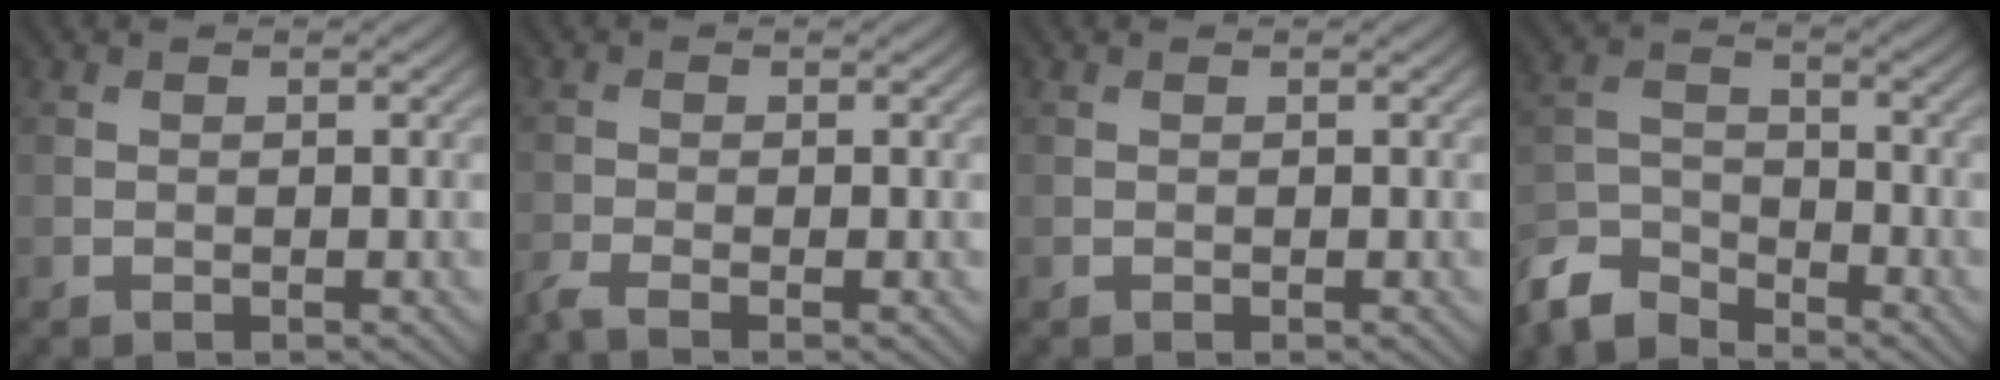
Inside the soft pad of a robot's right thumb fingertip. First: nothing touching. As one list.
[{"total": 1.9, "force": [-1.6, 0.1, 1.1], "torque": [-0.030, -0.007, -0.042]}, {"total": 0.0}, {"total": 6.8, "force": [-6.1, 2.2, 1.9], "torque": [-0.046, -0.010, -0.139]}]